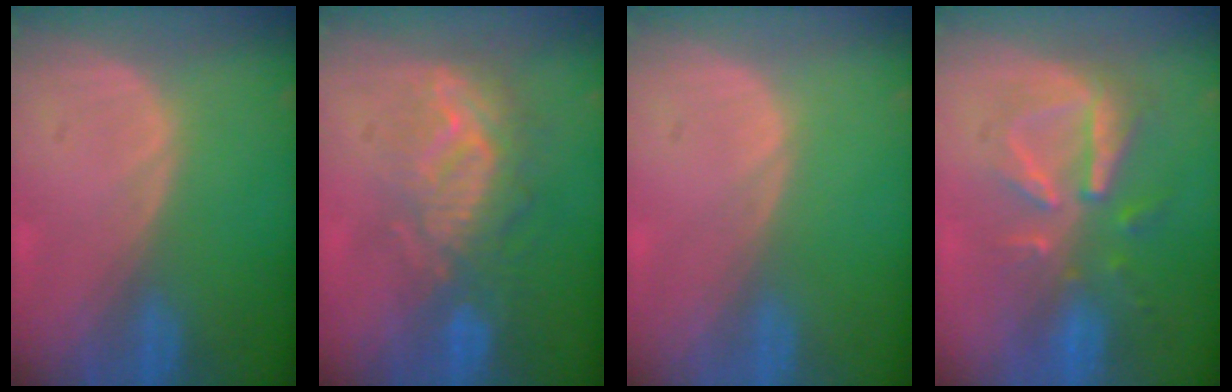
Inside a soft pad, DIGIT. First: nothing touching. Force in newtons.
{"total": 9.2, "press": 8.6, "slide": 3.3}
{"total": 0.0}
{"total": 8.0, "press": 7.7, "slide": 2.4}